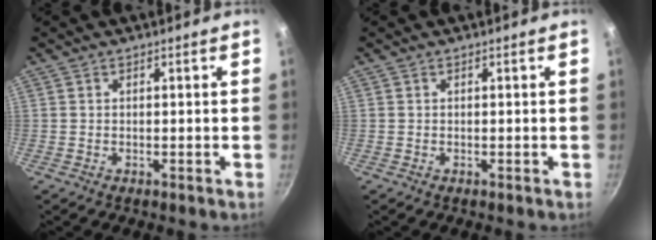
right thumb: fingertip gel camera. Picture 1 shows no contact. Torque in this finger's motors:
{"motor_torque": [-0.28, 0.09, -0.02, 0.11, -0.01]}